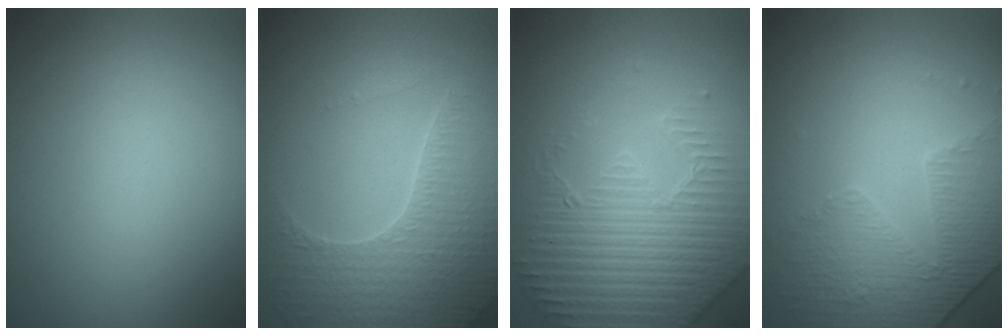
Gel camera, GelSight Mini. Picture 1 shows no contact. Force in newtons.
{"total": 4.9, "press": 4.5, "slide": 2.1}
{"total": 6.5, "press": 5.3, "slide": 3.8}
{"total": 4.7, "press": 3.3, "slide": 3.4}